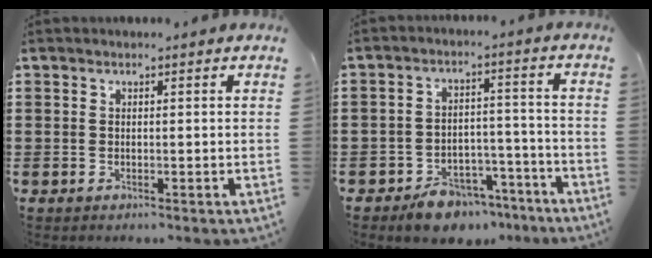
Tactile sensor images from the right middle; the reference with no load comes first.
{"total": 6.4, "force": [-5.5, 2.7, 1.9], "torque": [-0.022, 0.030, -0.100]}